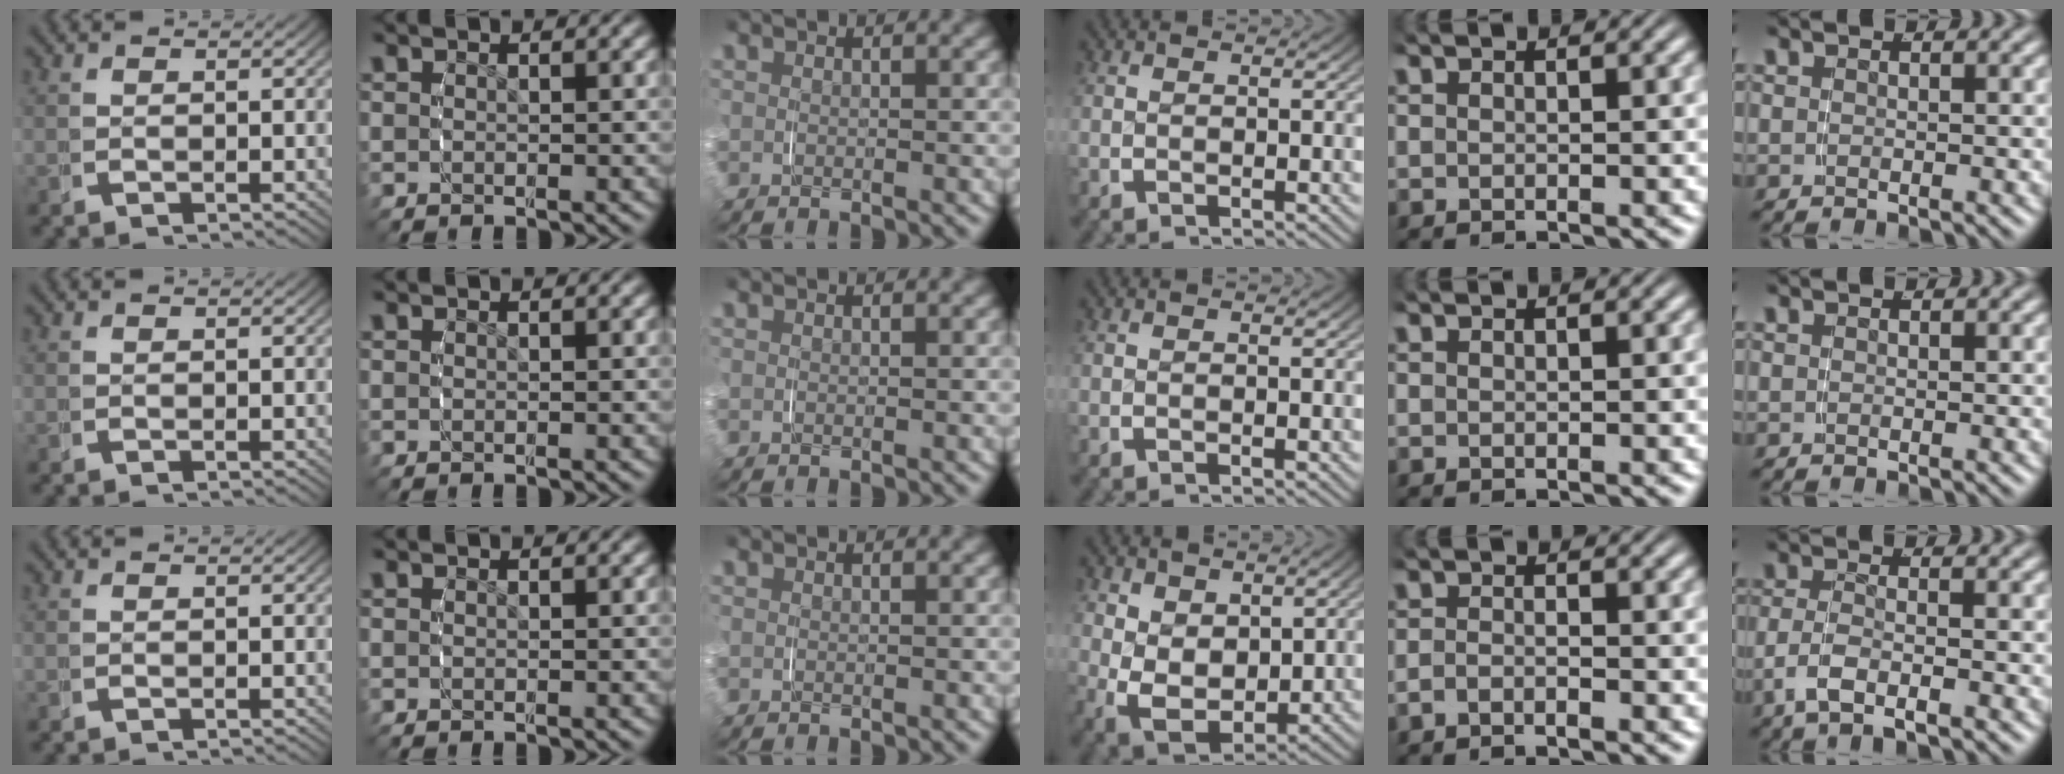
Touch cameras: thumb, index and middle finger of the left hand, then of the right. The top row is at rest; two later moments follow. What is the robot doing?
{"motion": "grasp_and_lifting", "object": "napkin"}